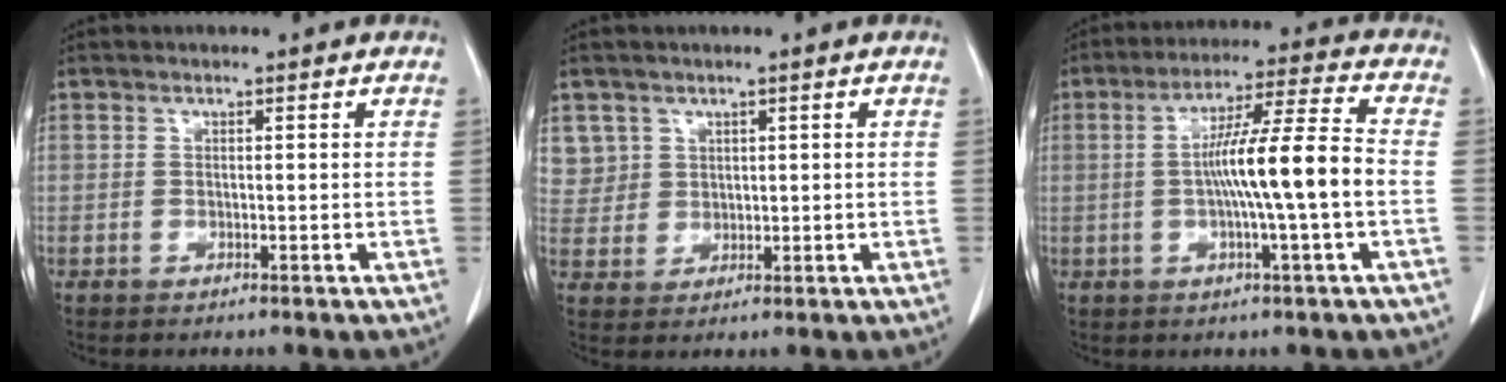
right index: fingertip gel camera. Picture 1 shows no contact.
{"total": 5.0, "force": [2.7, 4.2, -0.3], "torque": [0.021, 0.006, 0.057]}
{"total": 11.6, "force": [-1.2, -0.7, 11.6], "torque": [-0.199, 0.010, -0.026]}